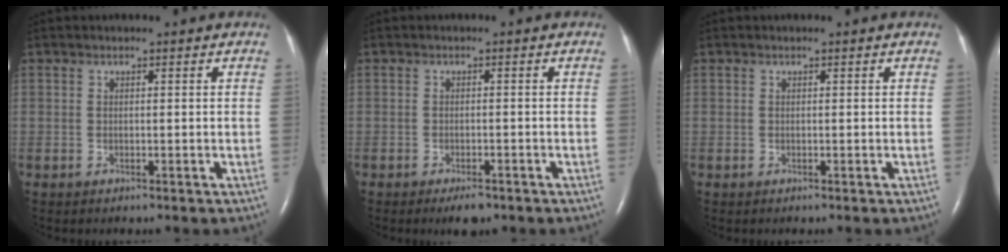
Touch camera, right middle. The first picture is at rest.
{"total": 2.7, "force": [-1.9, 0.9, 1.7], "torque": [-0.030, -0.003, -0.024]}
{"total": 0.0}